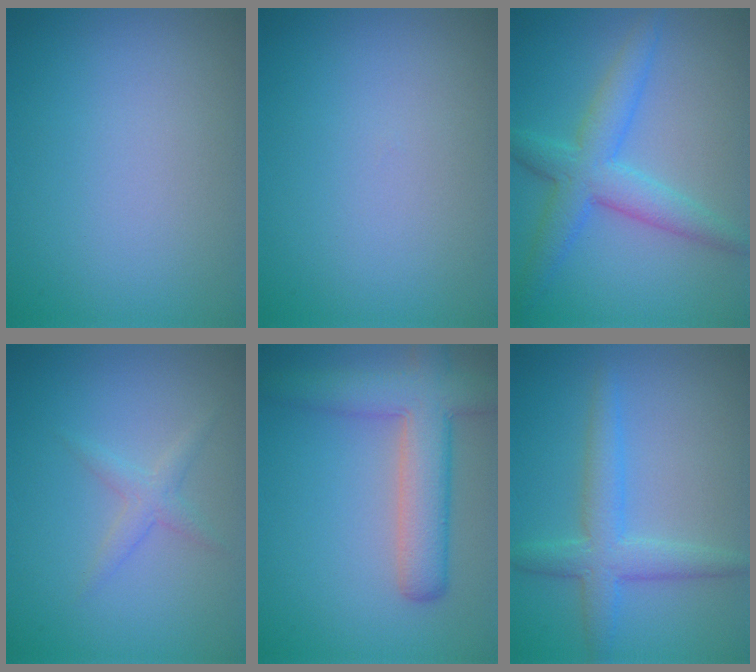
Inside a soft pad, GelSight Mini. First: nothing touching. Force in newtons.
{"total": 0.0}
{"total": 4.9, "press": 4.9, "slide": 0.2}
{"total": 1.5, "press": 1.5, "slide": 0.1}
{"total": 6.0, "press": 6.0, "slide": 0.5}
{"total": 3.5, "press": 3.5, "slide": 0.1}